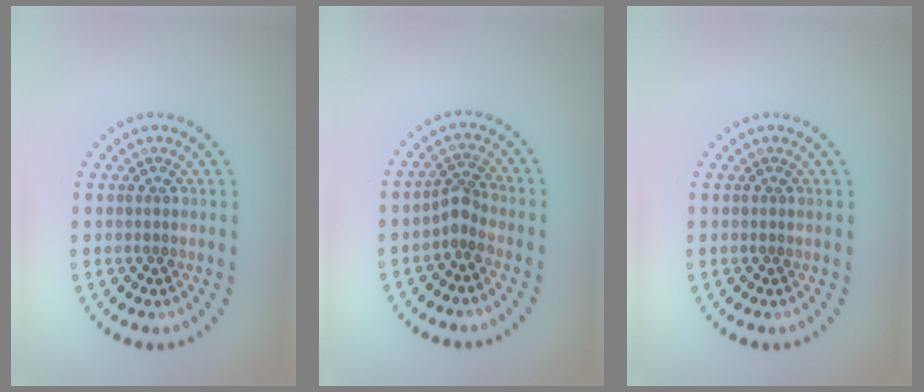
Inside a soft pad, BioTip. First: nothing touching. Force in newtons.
{"total": 1.9, "press": 1.4, "slide": 1.3}
{"total": 0.0}